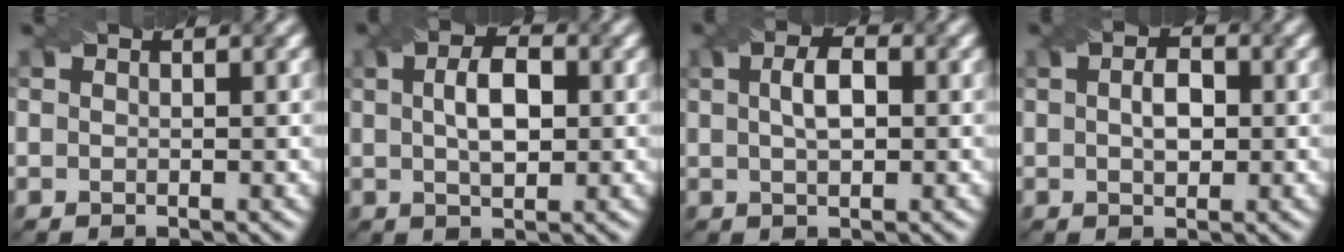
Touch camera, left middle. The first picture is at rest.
{"total": 3.9, "force": [0.4, 1.8, 3.4], "torque": [-0.067, 0.006, 0.008]}
{"total": 2.8, "force": [0.3, 1.3, 2.4], "torque": [-0.051, 0.007, 0.008]}
{"total": 2.4, "force": [0.0, 1.4, 1.9], "torque": [-0.038, 0.005, 0.000]}